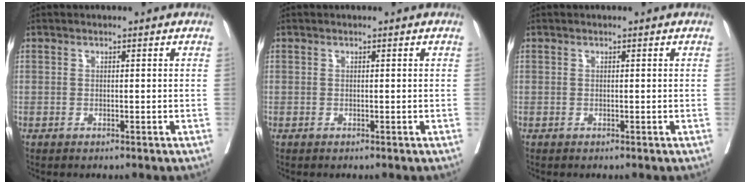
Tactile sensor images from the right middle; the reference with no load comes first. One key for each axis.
{"total": 0.0}
{"total": 0.0}